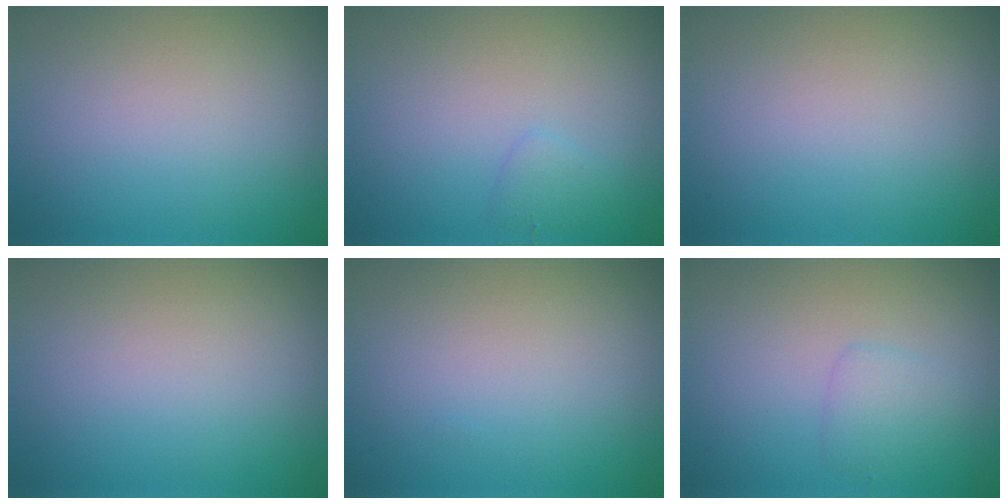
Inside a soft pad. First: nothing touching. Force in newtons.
{"total": 1.0, "press": 1.0, "slide": 0.1}
{"total": 0.0}
{"total": 0.0}
{"total": 0.0}
{"total": 1.5, "press": 1.5, "slide": 0.1}